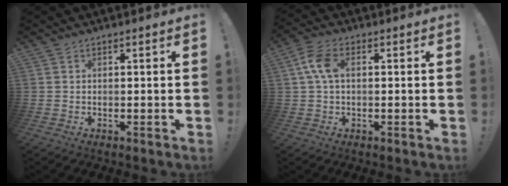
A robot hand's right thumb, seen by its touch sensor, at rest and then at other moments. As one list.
[{"total": 6.8, "force": [1.2, 4.1, 5.4], "torque": [-0.118, 0.011, 0.024]}]